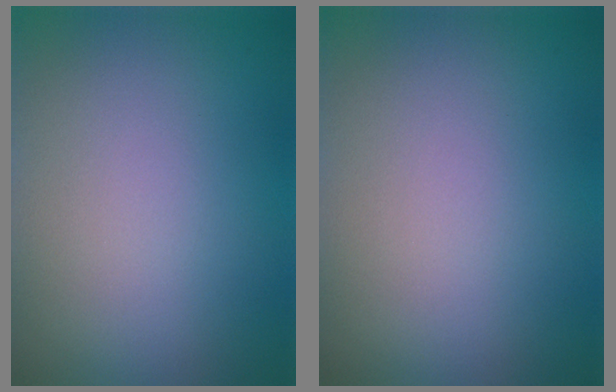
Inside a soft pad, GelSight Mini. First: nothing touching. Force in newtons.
{"total": 0.0}